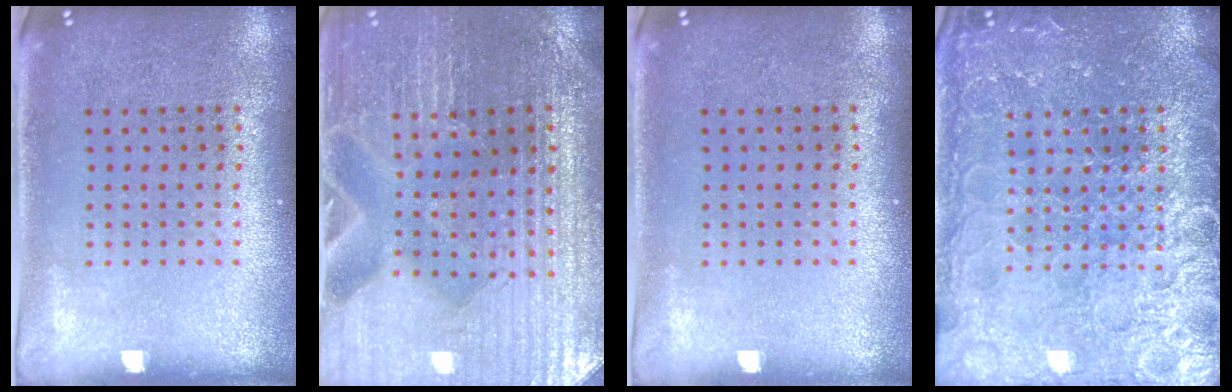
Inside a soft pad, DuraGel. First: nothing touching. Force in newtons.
{"total": 3.4, "press": 3.4, "slide": 0.3}
{"total": 0.0}
{"total": 4.7, "press": 4.6, "slide": 0.5}